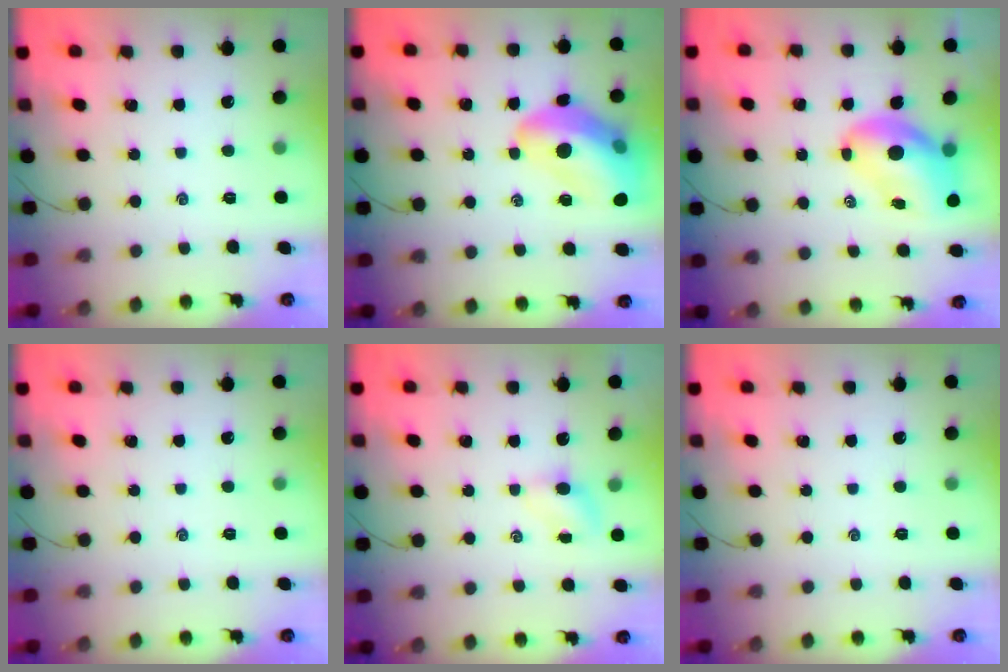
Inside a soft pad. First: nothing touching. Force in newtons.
{"total": 17.7, "press": 17.4, "slide": 3.3}
{"total": 9.5, "press": 9.1, "slide": 2.6}
{"total": 0.0}
{"total": 4.0, "press": 3.8, "slide": 1.0}
{"total": 0.0}